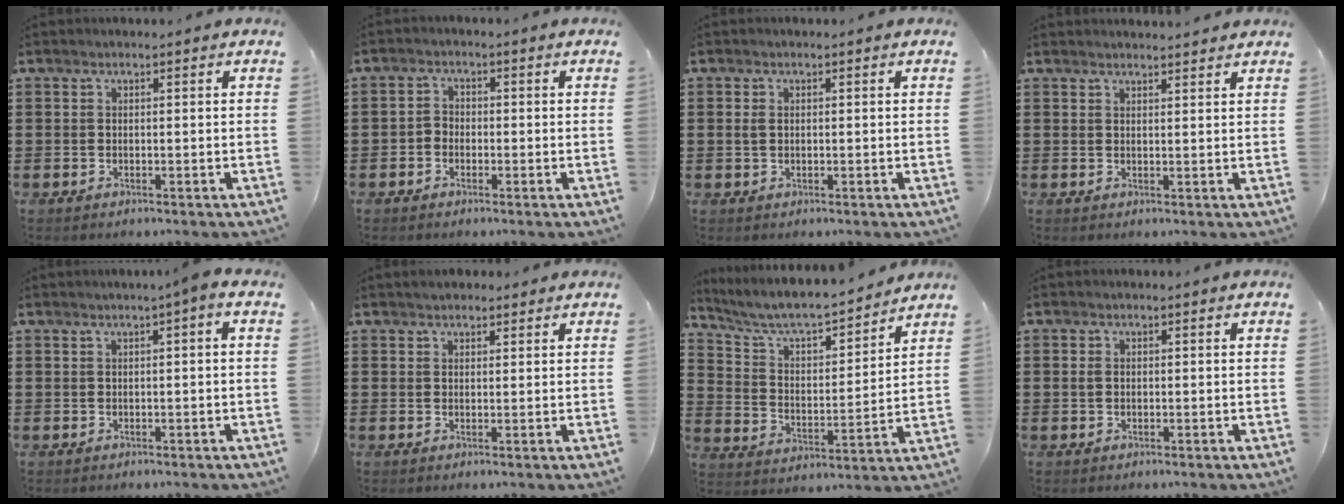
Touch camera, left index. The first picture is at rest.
{"total": 1.8, "force": [-1.2, 1.3, 0.4], "torque": [-0.012, 0.006, -0.028]}
{"total": 1.3, "force": [0.1, 0.8, 1.0], "torque": [-0.030, 0.001, -0.002]}
{"total": 1.6, "force": [1.6, 0.0, 0.1], "torque": [-0.005, 0.001, 0.032]}
{"total": 1.2, "force": [-0.1, 0.0, 1.2], "torque": [-0.019, -0.004, -0.002]}
{"total": 1.6, "force": [1.4, 0.6, 0.2], "torque": [-0.007, 0.006, 0.028]}
{"total": 6.2, "force": [5.5, 1.0, 2.6], "torque": [-0.075, -0.038, 0.086]}
{"total": 1.2, "force": [0.0, 0.8, 0.9], "torque": [-0.029, 0.002, -0.003]}